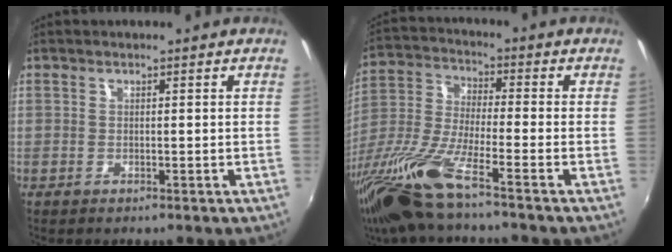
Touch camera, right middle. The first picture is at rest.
{"total": 14.4, "force": [-10.2, 1.2, 10.1], "torque": [-0.224, -0.028, -0.208]}